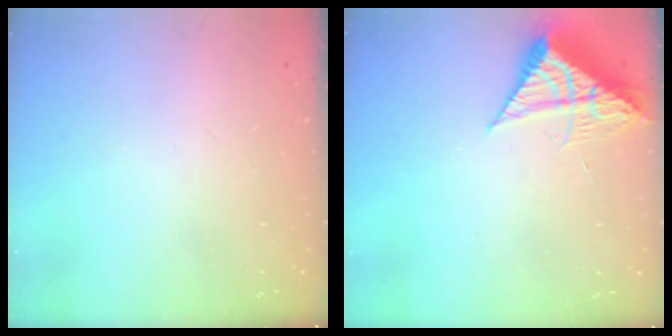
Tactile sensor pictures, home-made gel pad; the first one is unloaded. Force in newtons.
{"total": 8.8, "press": 8.8, "slide": 1.0}